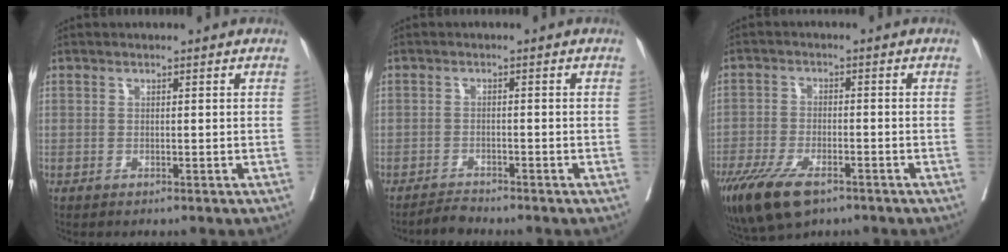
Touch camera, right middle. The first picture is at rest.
{"total": 1.8, "force": [-1.8, -0.2, -0.1], "torque": [0.003, -0.009, -0.031]}
{"total": 10.9, "force": [-7.1, 4.2, 7.2], "torque": [-0.137, -0.019, -0.121]}